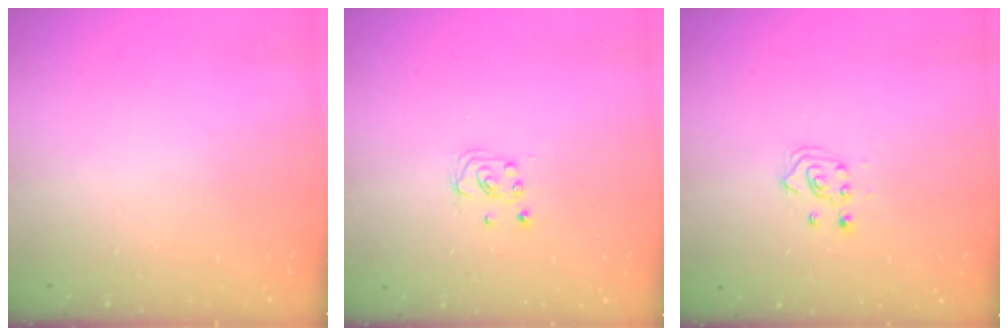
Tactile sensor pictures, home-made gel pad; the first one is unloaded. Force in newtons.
{"total": 1.9, "press": 1.9, "slide": 0.1}
{"total": 2.4, "press": 2.2, "slide": 0.8}